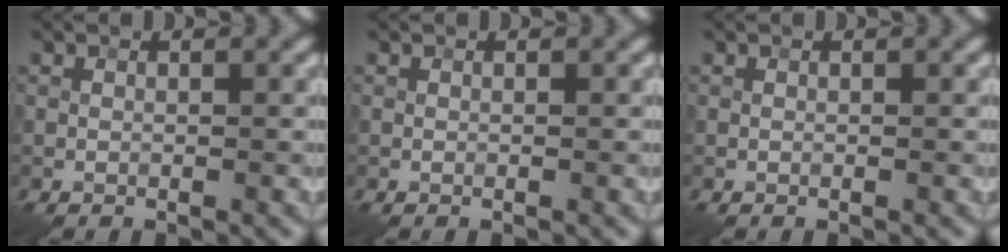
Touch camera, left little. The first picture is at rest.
{"total": 0.0}
{"total": 0.0}